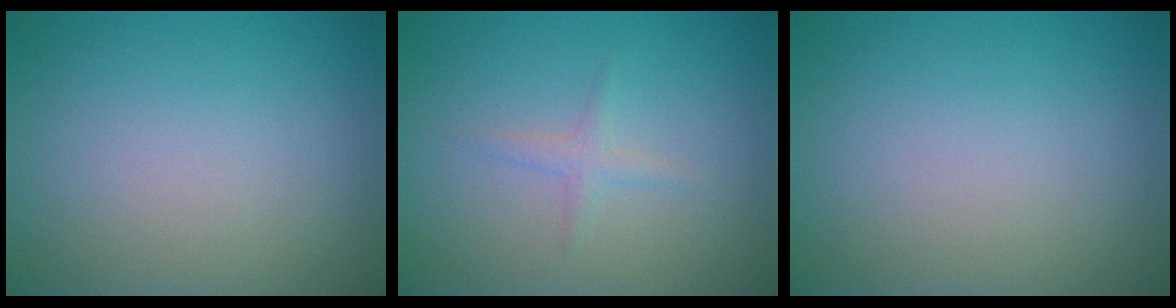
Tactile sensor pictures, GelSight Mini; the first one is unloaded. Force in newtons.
{"total": 1.1, "press": 1.1, "slide": 0.0}
{"total": 0.0}